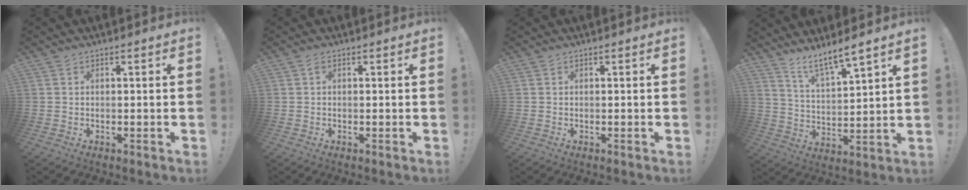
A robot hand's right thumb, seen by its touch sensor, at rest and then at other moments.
{"total": 0.6, "force": [0.1, 0.5, 0.4], "torque": [-0.007, 0.002, 0.001]}
{"total": 0.0}
{"total": 8.6, "force": [7.5, 0.8, 4.2], "torque": [-0.071, -0.057, 0.130]}